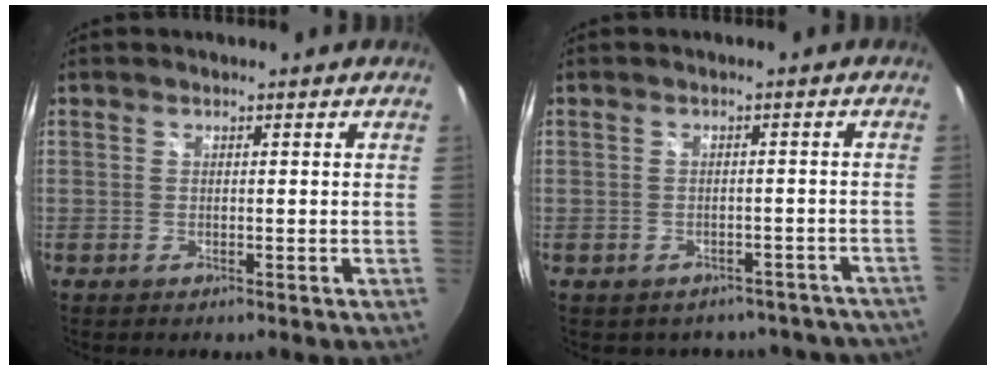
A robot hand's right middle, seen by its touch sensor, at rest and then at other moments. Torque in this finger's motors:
{"motor_torque": [1.09, -1.05, 0.05, 0.02]}